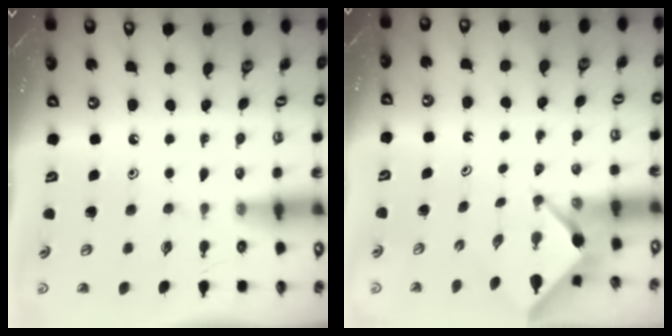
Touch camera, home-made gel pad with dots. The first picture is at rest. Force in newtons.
{"total": 2.4, "press": 2.4, "slide": 0.3}